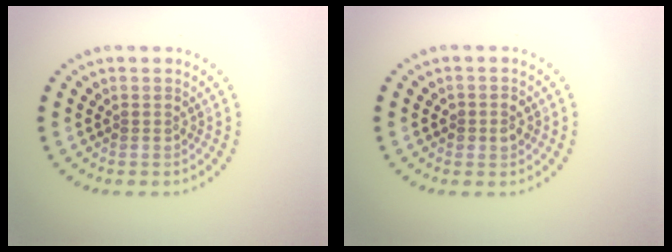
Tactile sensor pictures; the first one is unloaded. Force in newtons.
{"total": 1.4, "press": 1.3, "slide": 0.3}